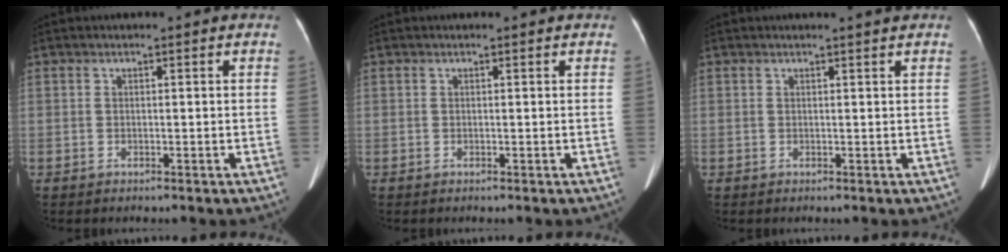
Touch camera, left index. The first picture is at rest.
{"total": 0.6, "force": [0.6, 0.2, 0.1], "torque": [-0.006, 0.004, 0.006]}
{"total": 1.4, "force": [1.3, -0.4, 0.4], "torque": [-0.012, -0.003, 0.019]}